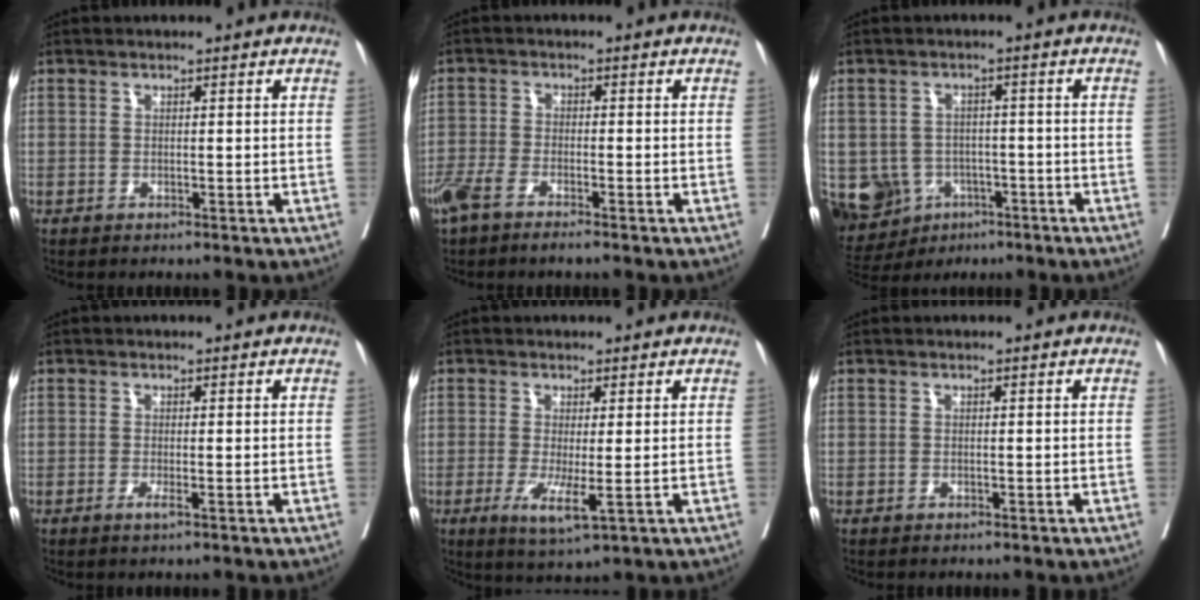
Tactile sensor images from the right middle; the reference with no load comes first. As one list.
[{"total": 4.8, "force": [-3.6, 0.9, 3.0], "torque": [-0.060, -0.004, -0.067]}, {"total": 10.0, "force": [-4.1, 8.5, 3.2], "torque": [-0.076, 0.013, -0.052]}, {"total": 1.1, "force": [-0.5, -0.1, 1.0], "torque": [-0.017, -0.003, -0.009]}, {"total": 5.1, "force": [-1.2, 0.6, 4.9], "torque": [-0.090, -0.016, -0.013]}, {"total": 0.0}]